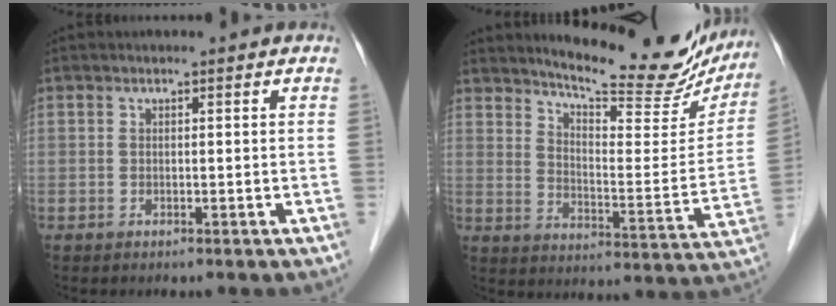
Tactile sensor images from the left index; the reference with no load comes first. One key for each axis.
{"total": 20.3, "fx": 17.8, "fy": 4.5, "fz": 8.5, "tx": -0.113, "ty": -0.047, "tz": 0.229}